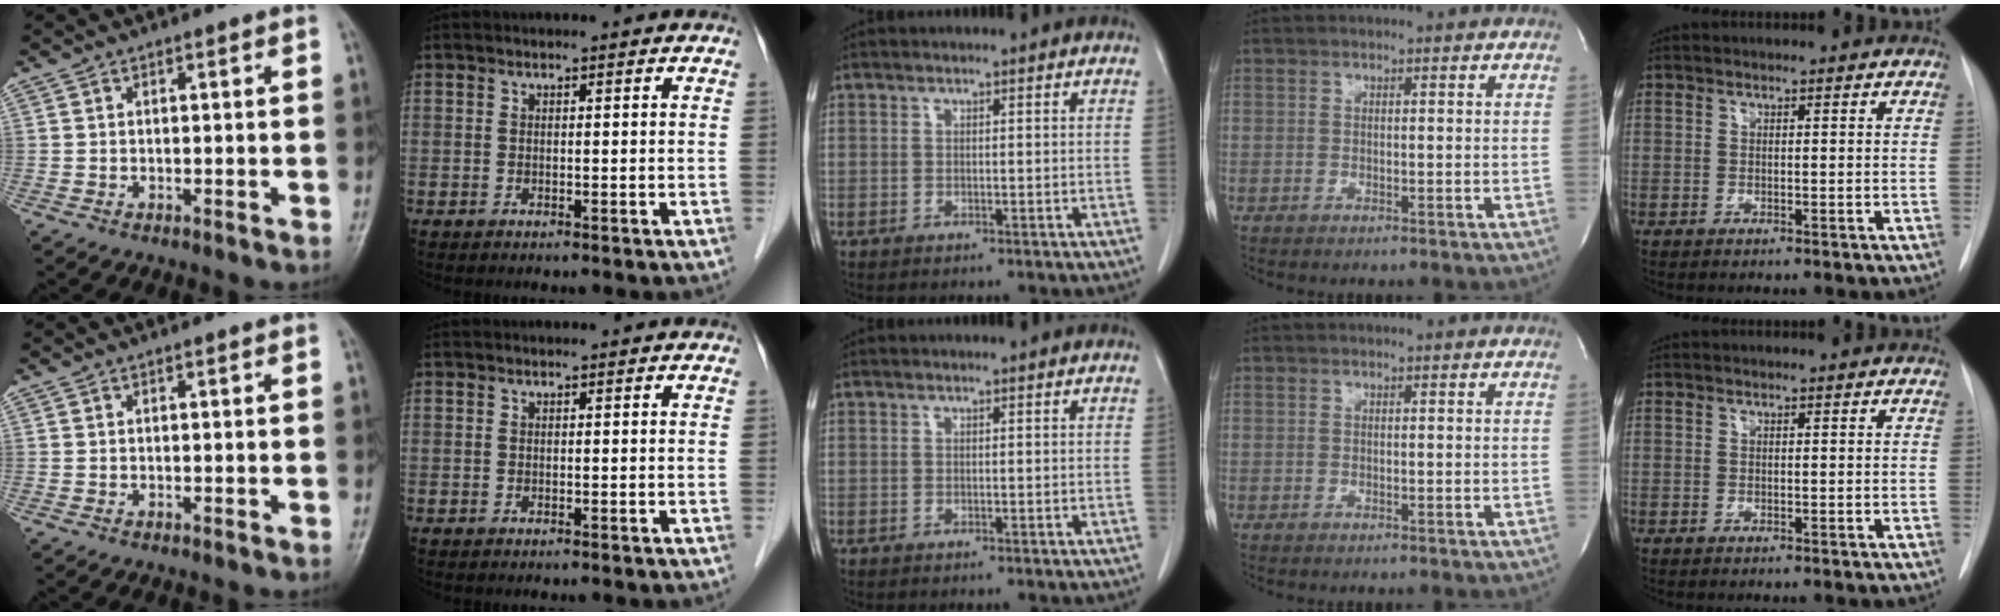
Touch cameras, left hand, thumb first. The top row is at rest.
{}